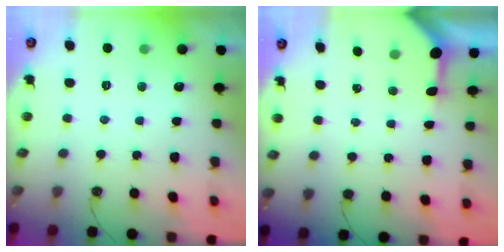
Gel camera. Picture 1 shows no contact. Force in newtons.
{"total": 3.3, "press": 3.3, "slide": 0.4}